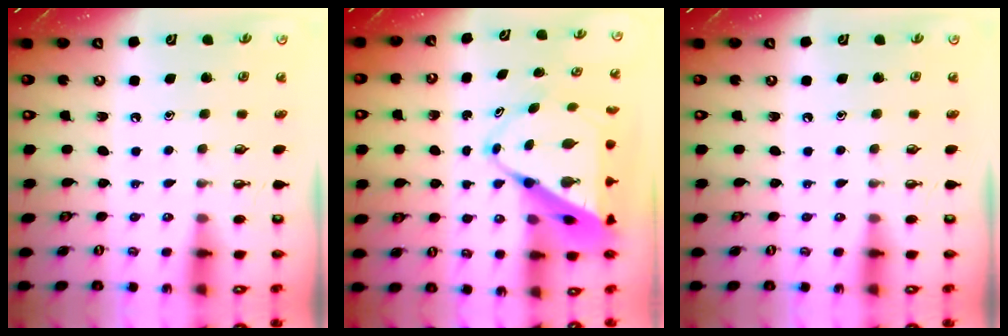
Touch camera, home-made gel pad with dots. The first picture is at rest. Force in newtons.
{"total": 11.7, "press": 11.6, "slide": 0.9}
{"total": 0.0}